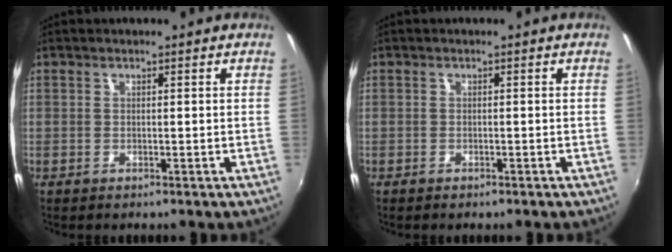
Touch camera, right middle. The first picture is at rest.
{"total": 1.1, "force": [-0.9, 0.5, 0.4], "torque": [-0.012, -0.005, -0.015]}